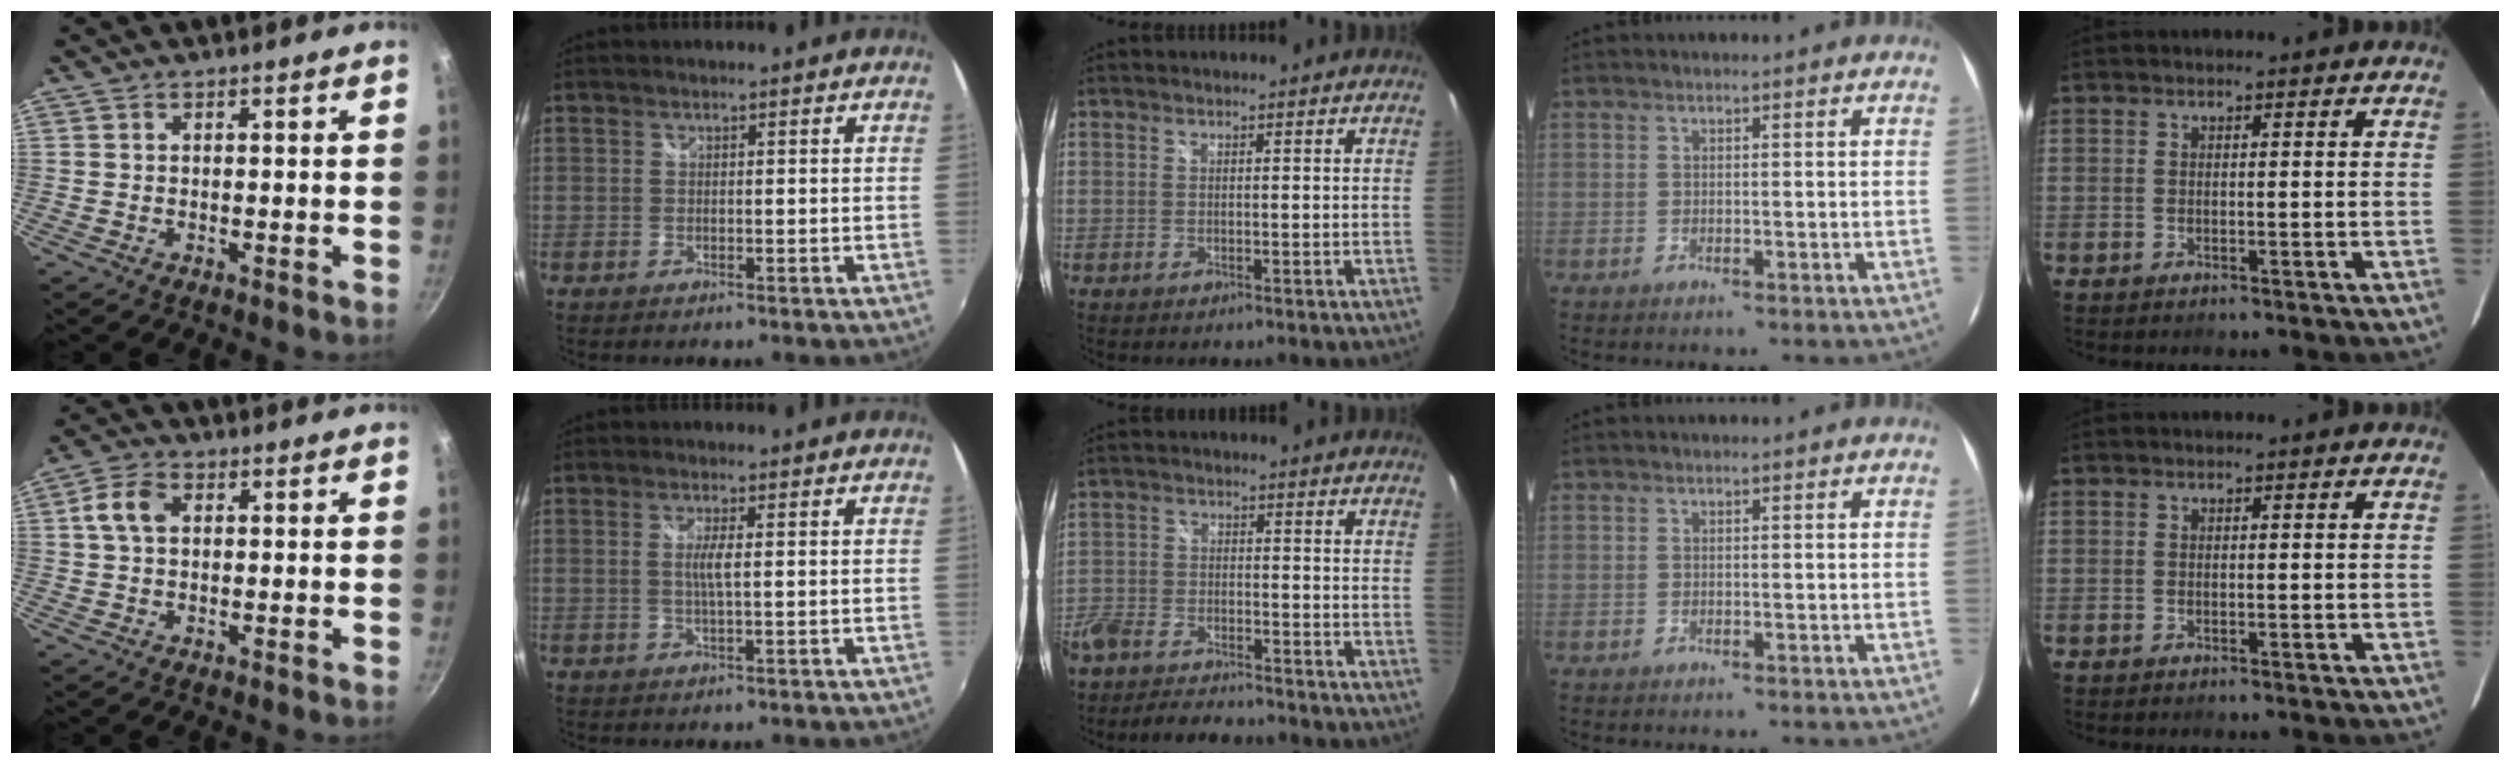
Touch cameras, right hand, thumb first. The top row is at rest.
{"thumb": {"total": 5.6, "force": [1.1, 3.7, 4.1], "torque": [-0.081, 0.014, 0.016]}, "index": {"total": 2.8, "force": [0.2, 0.0, 2.7], "torque": [-0.052, -0.003, 0.002]}, "middle": {"total": 11.3, "force": [-9.5, 4.2, 4.5], "torque": [-0.128, -0.011, -0.164]}}